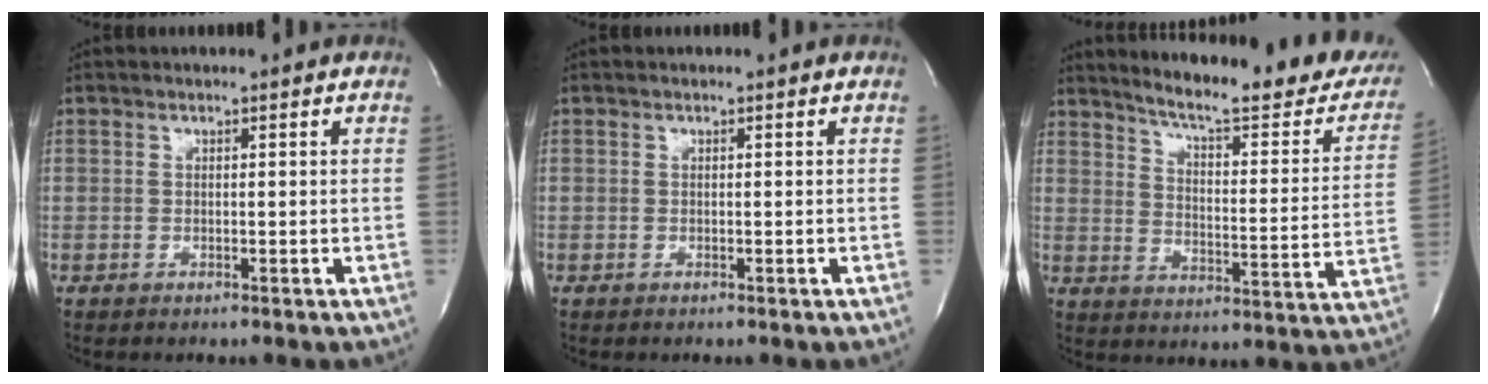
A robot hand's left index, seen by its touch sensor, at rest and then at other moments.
{"total": 0.0}
{"total": 23.2, "force": [20.2, 3.5, 11.0], "torque": [-0.149, -0.067, 0.247]}